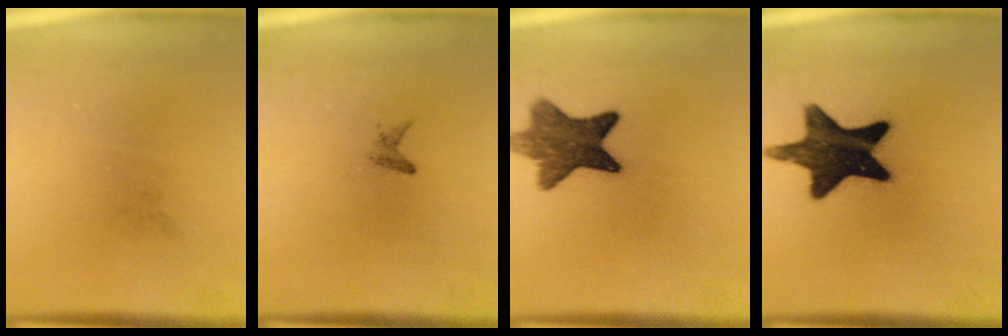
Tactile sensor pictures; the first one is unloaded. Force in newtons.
{"total": 0.9}
{"total": 9.5}
{"total": 15.6}